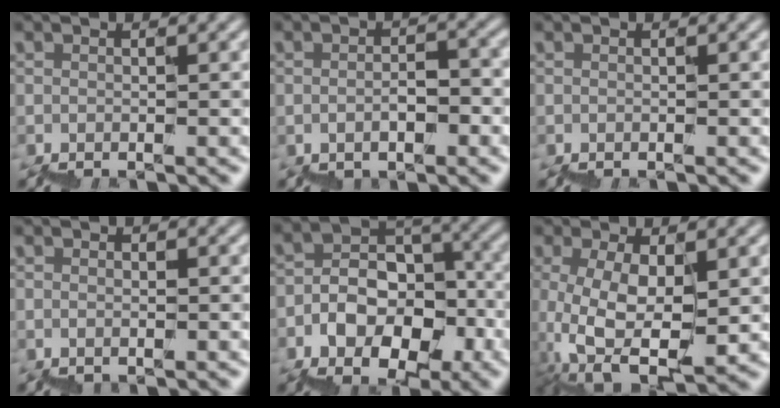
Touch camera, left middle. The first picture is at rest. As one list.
[{"total": 1.8, "force": [-0.5, 1.0, 1.4], "torque": [-0.018, 0.011, -0.007]}, {"total": 0.0}, {"total": 0.0}, {"total": 7.8, "force": [-2.6, 5.8, 4.5], "torque": [-0.057, 0.037, -0.044]}, {"total": 6.2, "force": [2.2, 3.0, 5.0], "torque": [-0.109, -0.008, 0.053]}]